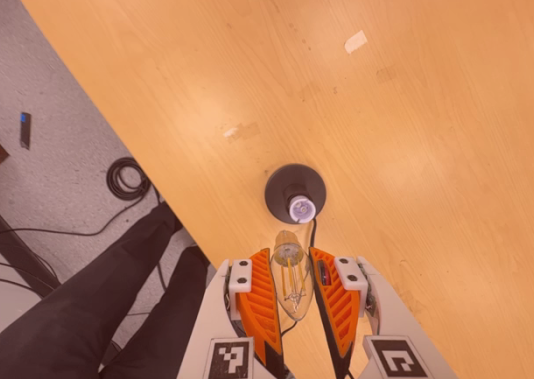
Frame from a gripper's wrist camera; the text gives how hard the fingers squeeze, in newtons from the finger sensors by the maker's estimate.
{"total": 10.1, "left": 9.9, "right": 10.3}